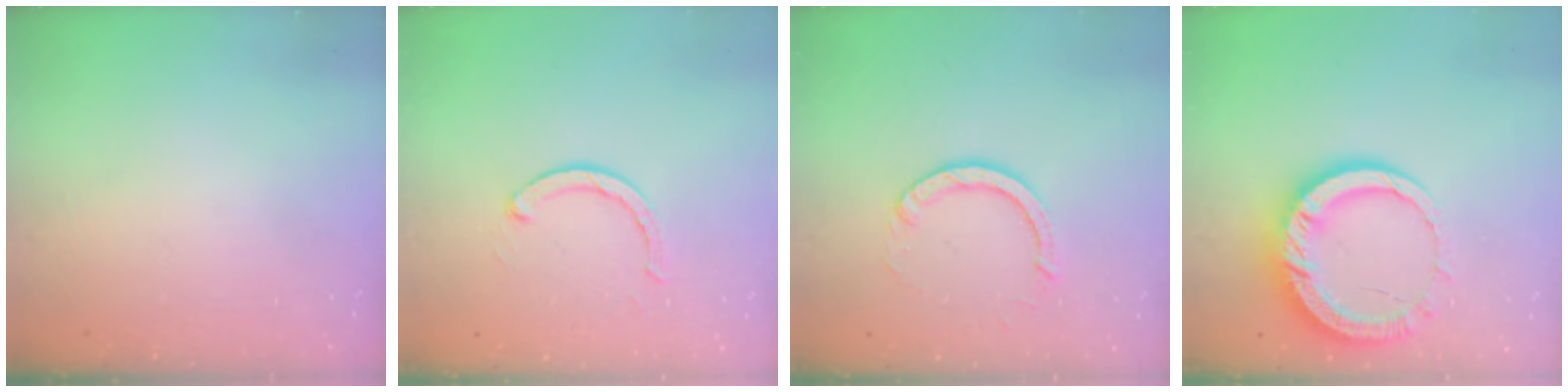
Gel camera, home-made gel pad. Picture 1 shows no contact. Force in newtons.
{"total": 2.9, "press": 2.9, "slide": 0.5}
{"total": 5.6, "press": 5.6, "slide": 0.4}
{"total": 12.7, "press": 12.6, "slide": 1.4}